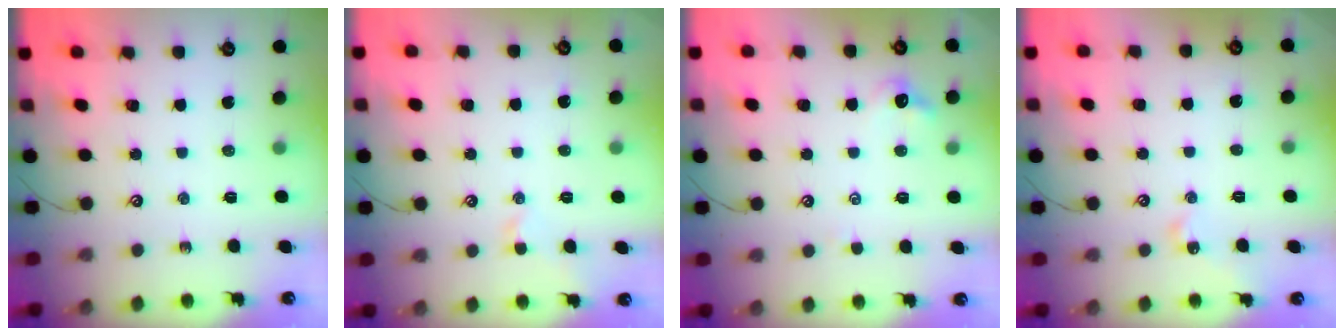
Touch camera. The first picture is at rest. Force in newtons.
{"total": 0.8, "press": 0.5, "slide": 0.7}
{"total": 2.7, "press": 2.6, "slide": 0.7}
{"total": 1.5, "press": 1.4, "slide": 0.4}